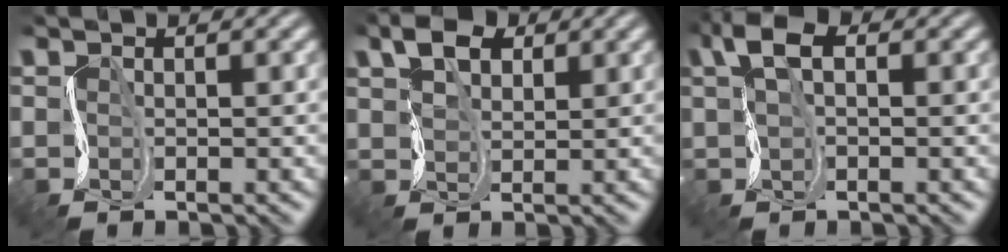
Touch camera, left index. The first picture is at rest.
{"total": 3.6, "force": [1.3, 2.3, 2.5], "torque": [-0.056, 0.001, 0.016]}
{"total": 4.1, "force": [0.7, 2.5, 3.2], "torque": [-0.074, 0.006, 0.003]}